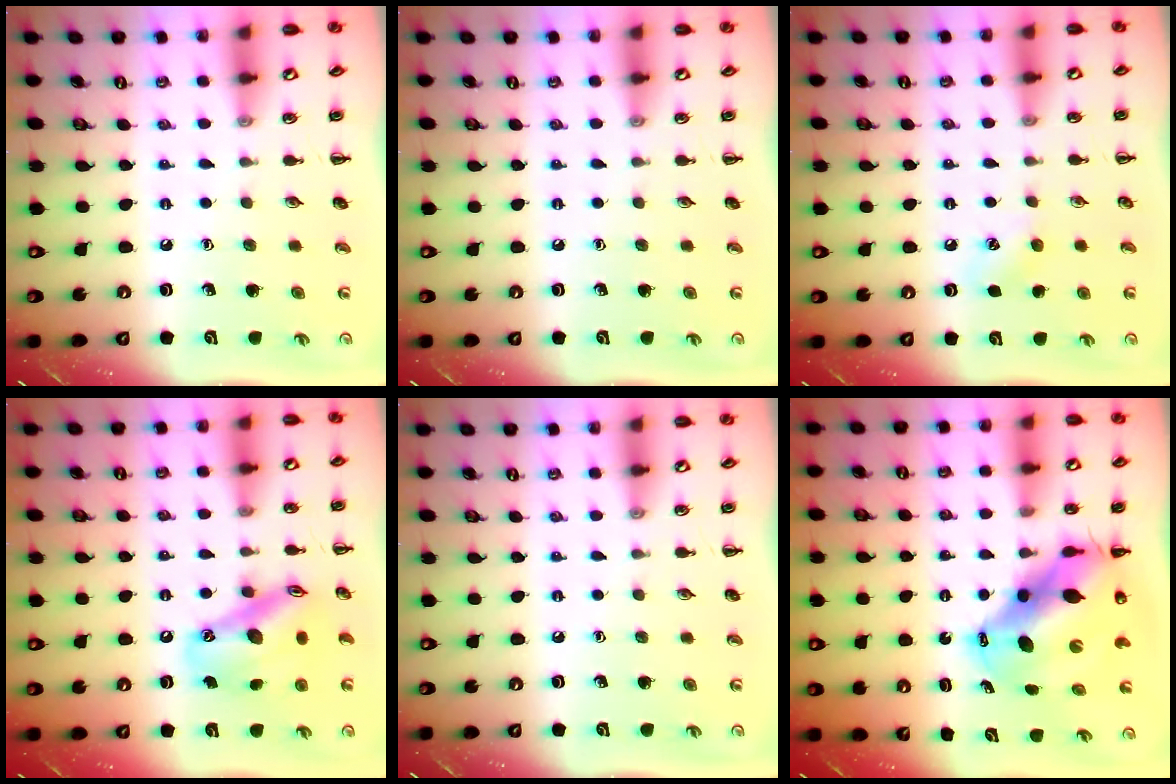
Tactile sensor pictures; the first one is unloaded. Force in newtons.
{"total": 0.0}
{"total": 3.8, "press": 3.6, "slide": 1.0}
{"total": 15.2, "press": 14.7, "slide": 3.6}
{"total": 0.0}
{"total": 14.1, "press": 13.6, "slide": 3.5}